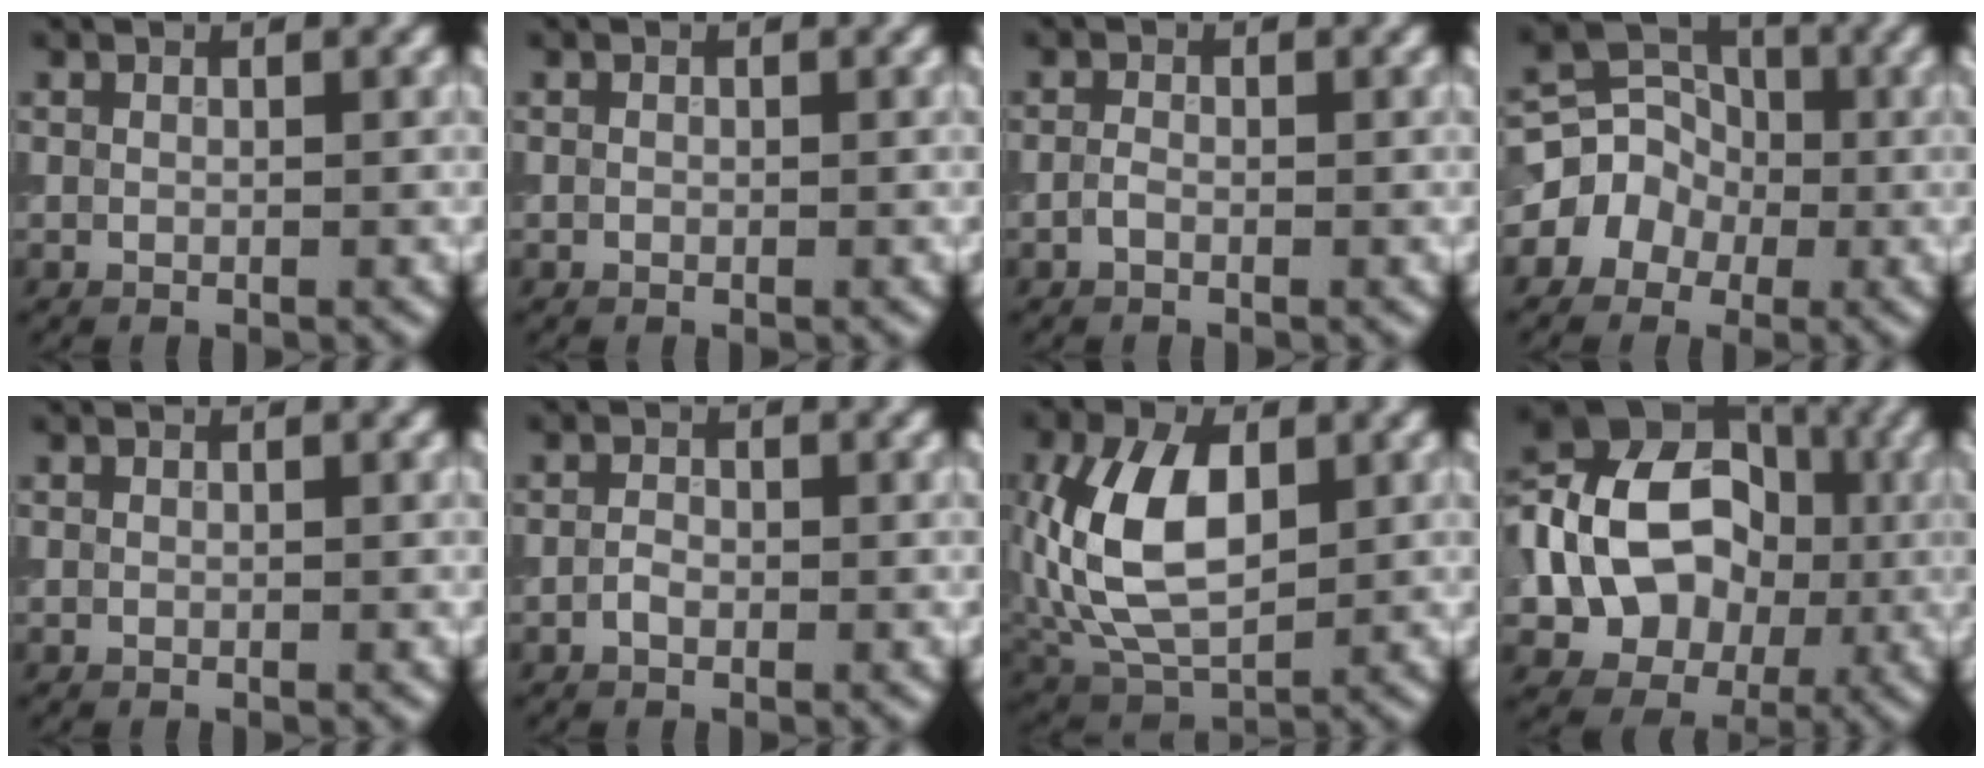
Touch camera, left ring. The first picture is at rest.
{"total": 0.0}
{"total": 0.8, "force": [-0.5, 0.3, 0.6], "torque": [-0.015, 0.003, -0.012]}
{"total": 4.3, "force": [-1.0, 3.8, 1.7], "torque": [-0.011, 0.014, -0.032]}
{"total": 0.0}
{"total": 1.1, "force": [-0.5, 0.6, 0.7], "torque": [-0.017, 0.004, -0.013]}
{"total": 9.2, "force": [0.7, 5.4, 7.4], "torque": [-0.165, 0.009, 0.013]}
{"total": 14.6, "force": [-0.4, 11.7, 8.6], "torque": [-0.162, 0.027, -0.022]}